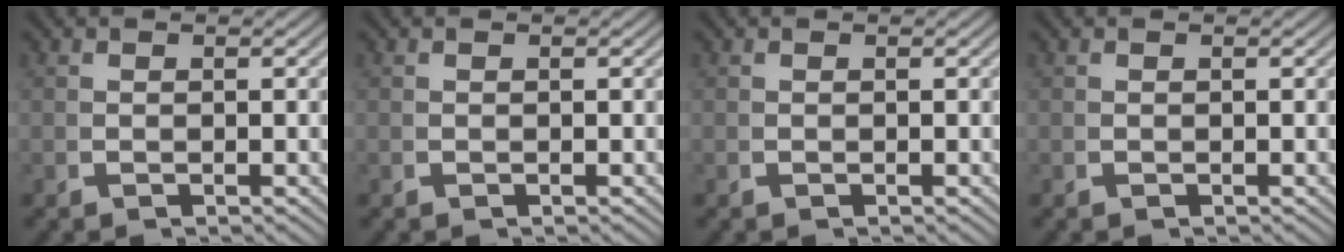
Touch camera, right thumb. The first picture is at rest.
{"total": 0.0}
{"total": 0.0}
{"total": 0.0}